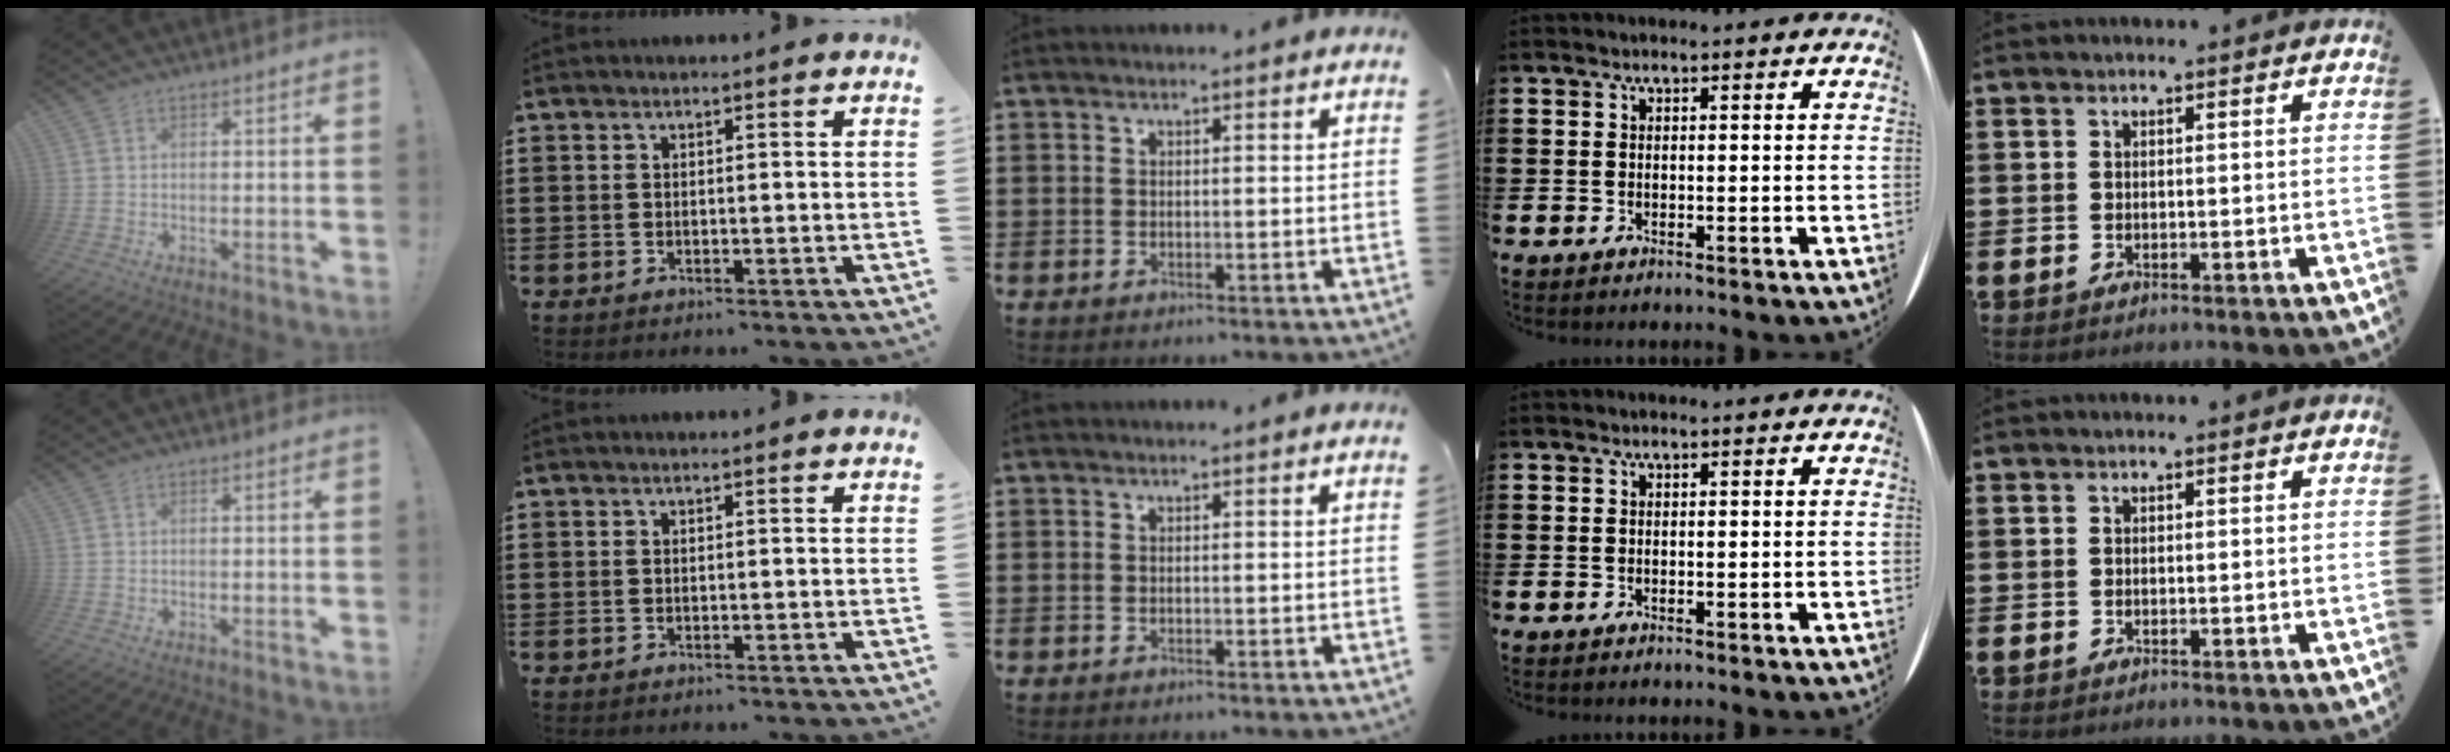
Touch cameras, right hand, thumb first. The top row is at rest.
{}